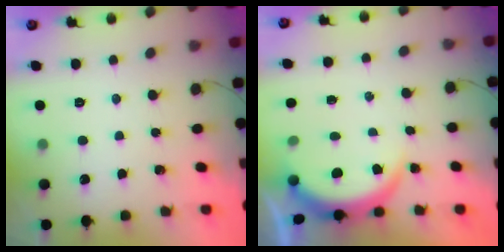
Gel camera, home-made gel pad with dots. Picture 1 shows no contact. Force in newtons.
{"total": 3.8, "press": 3.8, "slide": 0.2}